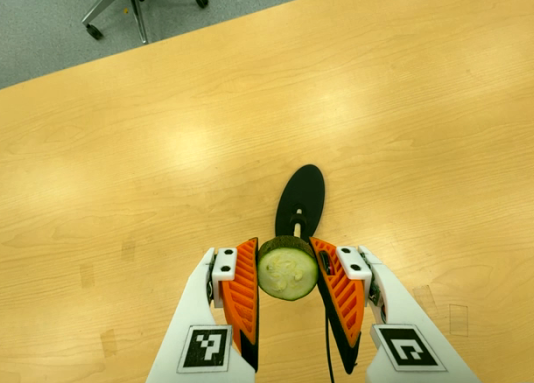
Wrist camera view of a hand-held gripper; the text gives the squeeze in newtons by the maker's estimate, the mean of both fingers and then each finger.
{"total": 9.4, "left": 8.2, "right": 10.6}